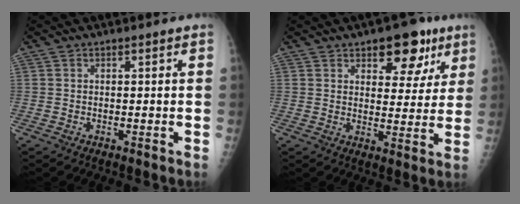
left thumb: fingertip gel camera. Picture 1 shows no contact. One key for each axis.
{"total": 10.3, "fx": 5.9, "fy": 5.6, "fz": 6.4, "tx": -0.038, "ty": -0.023, "tz": 0.078}